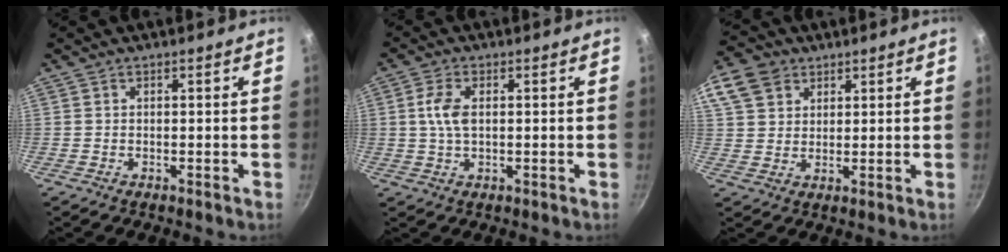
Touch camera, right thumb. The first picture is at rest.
{"total": 5.0, "force": [0.7, 2.7, 4.1], "torque": [-0.084, 0.007, 0.012]}
{"total": 14.1, "force": [6.9, 10.7, 6.1], "torque": [-0.139, 0.021, 0.130]}